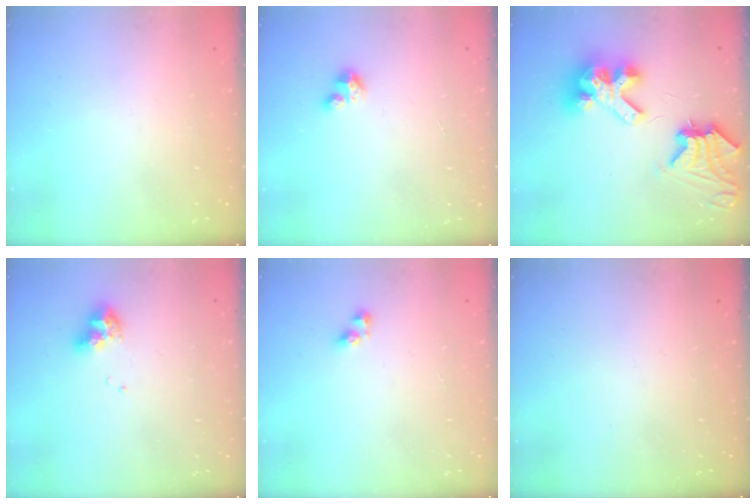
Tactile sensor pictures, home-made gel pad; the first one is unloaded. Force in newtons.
{"total": 2.8, "press": 2.8, "slide": 0.2}
{"total": 12.4, "press": 12.3, "slide": 1.4}
{"total": 9.1, "press": 9.1, "slide": 1.1}
{"total": 4.4, "press": 4.4, "slide": 0.1}
{"total": 0.0}